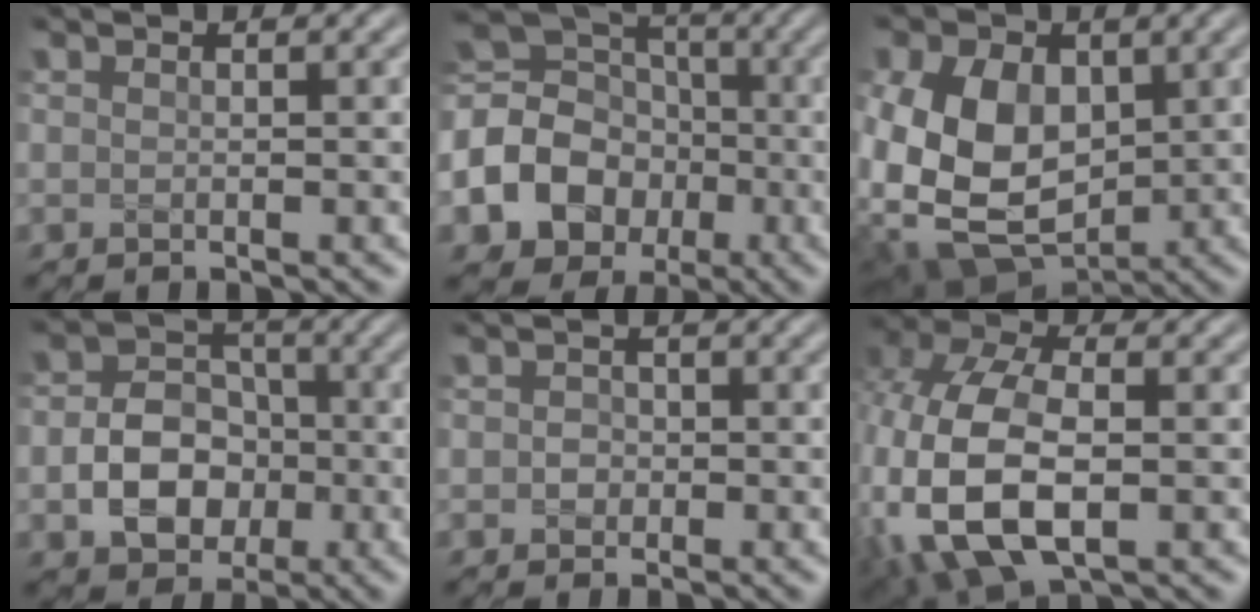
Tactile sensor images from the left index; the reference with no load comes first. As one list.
[{"total": 13.8, "force": [-3.7, 11.9, 5.8], "torque": [-0.160, -0.017, -0.083]}, {"total": 14.4, "force": [0.0, 11.5, 8.6], "torque": [-0.182, -0.003, -0.018]}, {"total": 5.7, "force": [-1.5, 4.4, 3.3], "torque": [-0.053, -0.002, -0.025]}, {"total": 1.1, "force": [-0.1, 1.0, 0.2], "torque": [0.011, -0.001, -0.008]}, {"total": 11.7, "force": [-2.2, 7.5, 8.7], "torque": [-0.213, -0.028, -0.030]}]